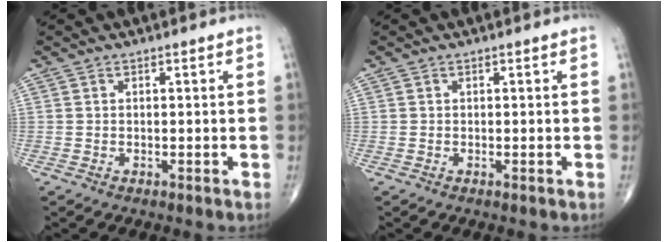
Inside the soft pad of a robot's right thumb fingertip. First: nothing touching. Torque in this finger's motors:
{"motor_torque": [0.21, 0.03, -0.18, -0.10, -0.01]}